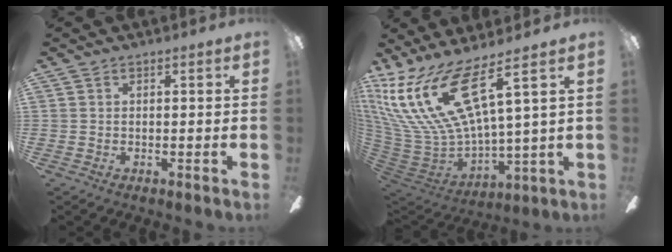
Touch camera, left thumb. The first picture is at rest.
{"total": 22.1, "force": [12.3, 8.2, 16.4], "torque": [-0.366, -0.078, 0.218]}